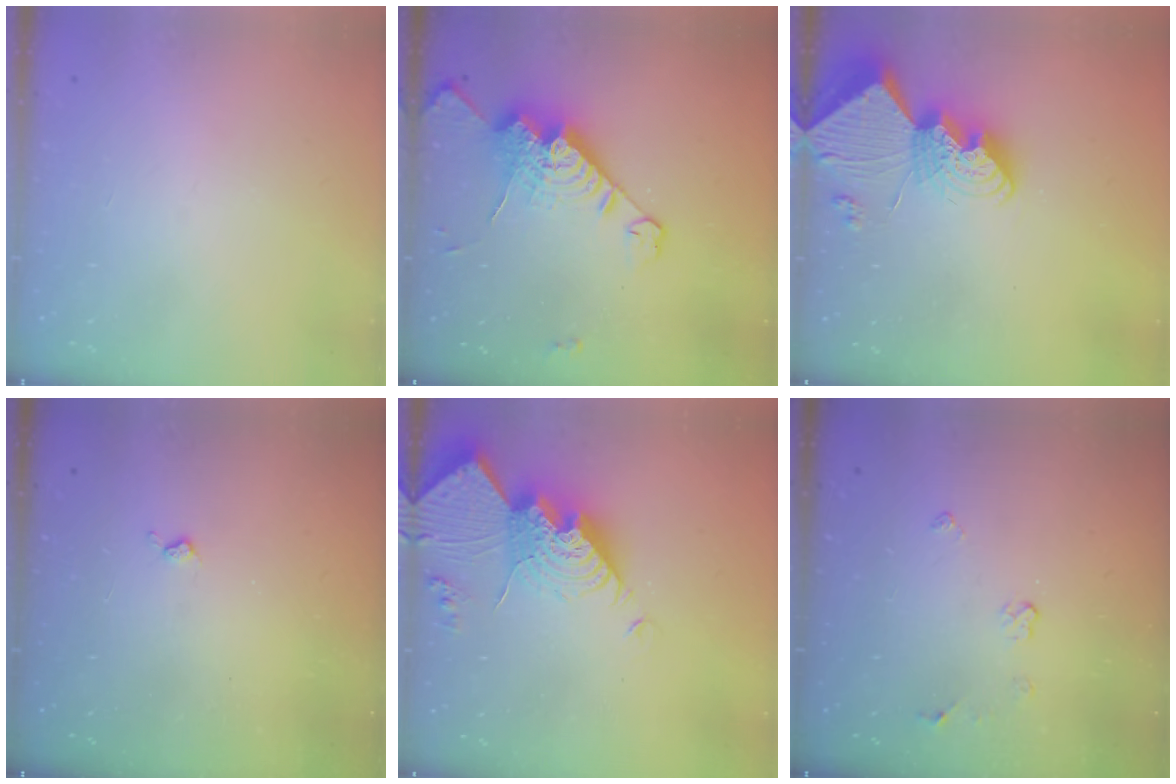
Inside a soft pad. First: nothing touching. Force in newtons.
{"total": 18.2, "press": 18.1, "slide": 1.9}
{"total": 13.3, "press": 13.3, "slide": 1.2}
{"total": 2.8, "press": 2.7, "slide": 0.5}
{"total": 18.0, "press": 17.9, "slide": 1.5}
{"total": 4.0, "press": 3.9, "slide": 0.6}